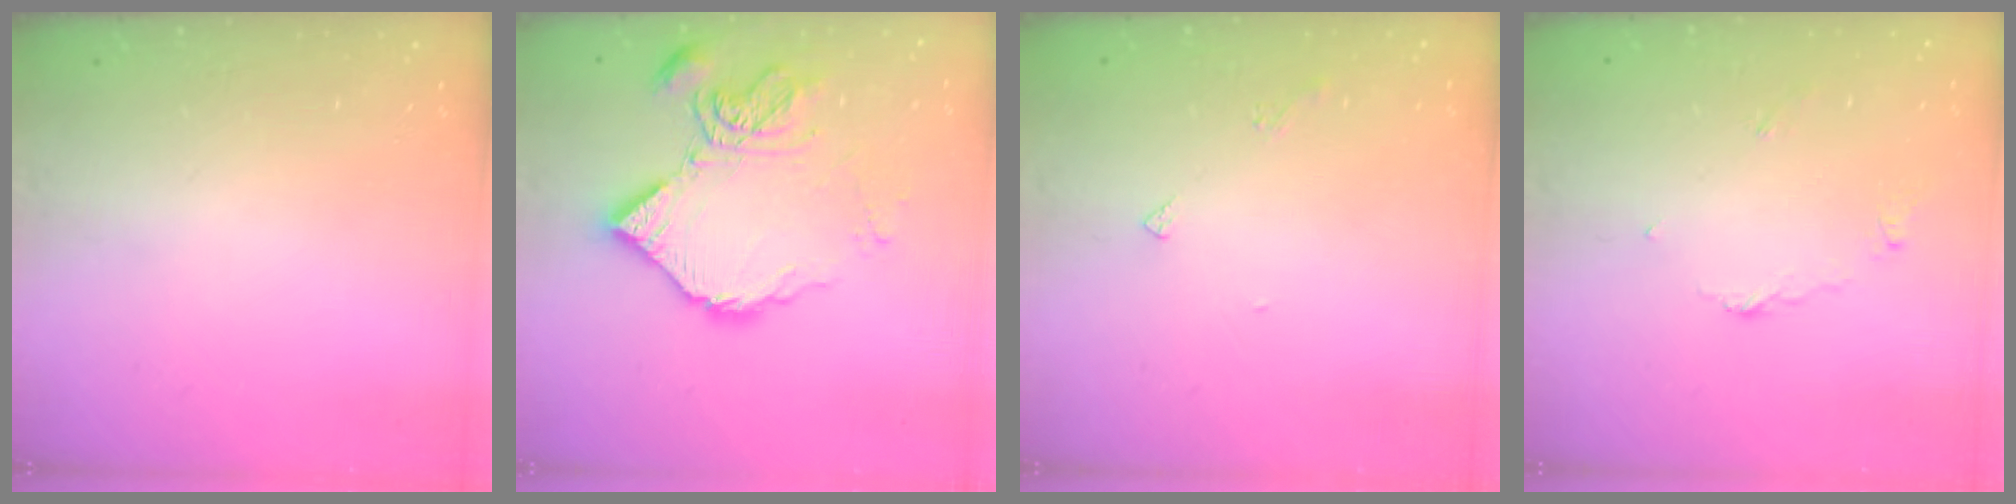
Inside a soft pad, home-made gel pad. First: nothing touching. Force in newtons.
{"total": 14.3, "press": 14.2, "slide": 1.6}
{"total": 3.7, "press": 3.7, "slide": 0.8}
{"total": 4.0, "press": 4.0, "slide": 0.7}